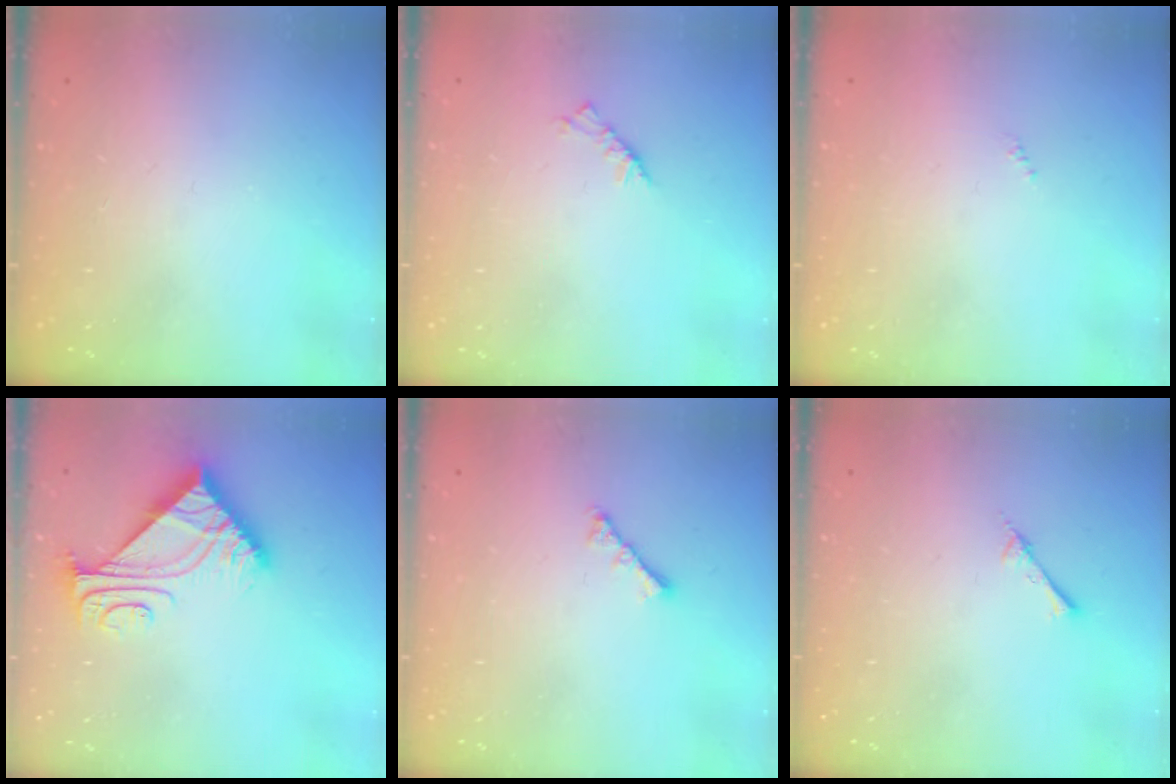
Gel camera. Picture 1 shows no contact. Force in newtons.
{"total": 3.3, "press": 3.2, "slide": 0.7}
{"total": 0.0}
{"total": 7.6, "press": 7.6, "slide": 0.6}
{"total": 2.9, "press": 2.8, "slide": 0.5}
{"total": 2.8, "press": 2.8, "slide": 0.3}